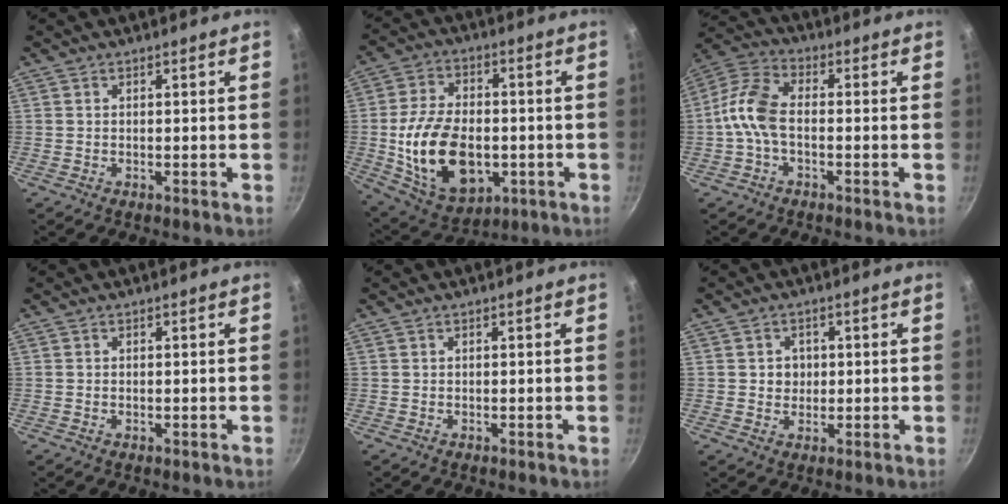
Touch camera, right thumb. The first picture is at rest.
{"total": 19.2, "force": [-2.9, 12.2, 14.5], "torque": [-0.249, 0.013, -0.034]}
{"total": 8.6, "force": [-1.6, 4.8, 6.9], "torque": [-0.142, 0.036, -0.049]}
{"total": 0.0}
{"total": 0.0}
{"total": 3.1, "force": [0.3, 2.9, 1.1], "torque": [0.002, 0.001, 0.003]}